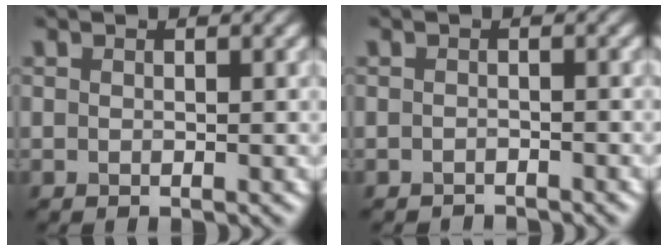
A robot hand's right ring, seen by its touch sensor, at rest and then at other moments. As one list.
[{"total": 1.6, "force": [-1.6, 0.2, 0.1], "torque": [0.003, -0.004, -0.026]}]